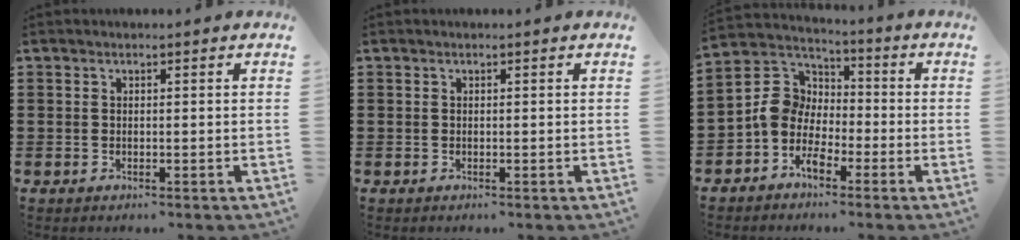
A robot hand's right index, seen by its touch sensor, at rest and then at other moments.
{"total": 0.0}
{"total": 6.3, "force": [-1.9, 5.4, 2.6], "torque": [-0.094, 0.001, -0.047]}